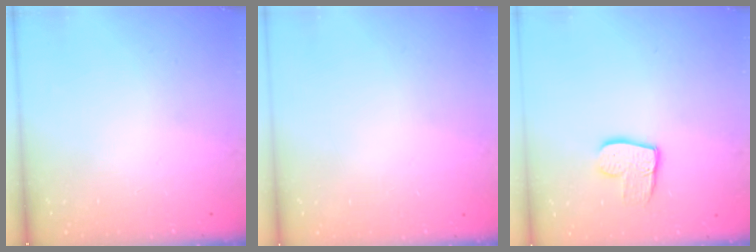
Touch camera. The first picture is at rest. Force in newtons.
{"total": 0.0}
{"total": 10.0, "press": 9.9, "slide": 0.7}